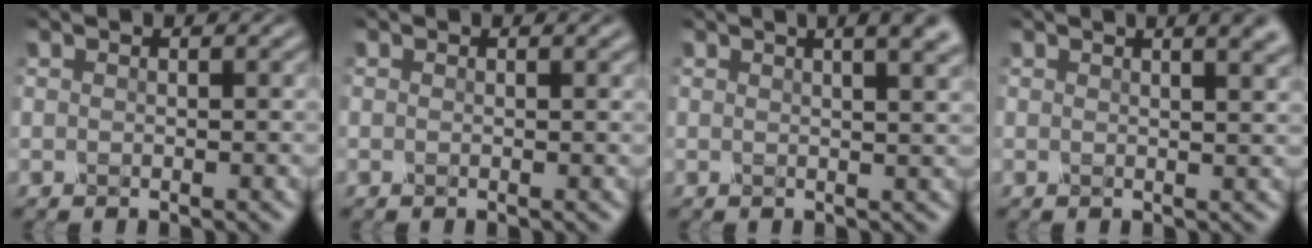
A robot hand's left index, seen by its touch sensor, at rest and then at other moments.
{"total": 0.0}
{"total": 9.0, "force": [4.8, 4.4, 6.2], "torque": [0.004, 0.057, 0.014]}
{"total": 7.8, "force": [4.2, 3.8, 5.3], "torque": [0.003, 0.054, 0.011]}